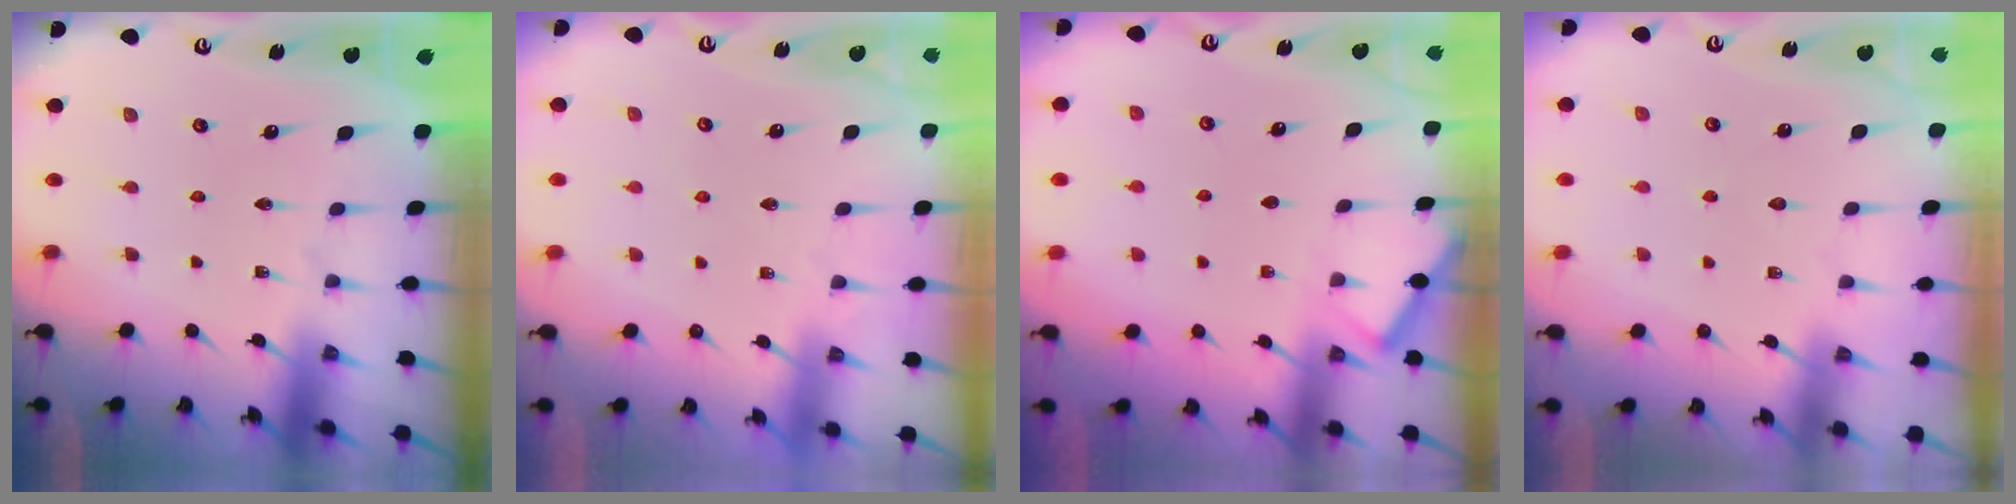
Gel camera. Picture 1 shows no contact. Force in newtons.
{"total": 2.4, "press": 2.4, "slide": 0.4}
{"total": 2.7, "press": 2.6, "slide": 0.3}
{"total": 2.3, "press": 2.3, "slide": 0.3}